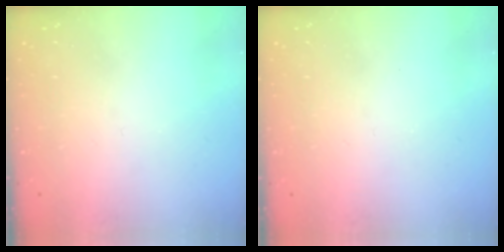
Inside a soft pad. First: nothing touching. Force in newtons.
{"total": 1.8, "press": 1.8, "slide": 0.4}